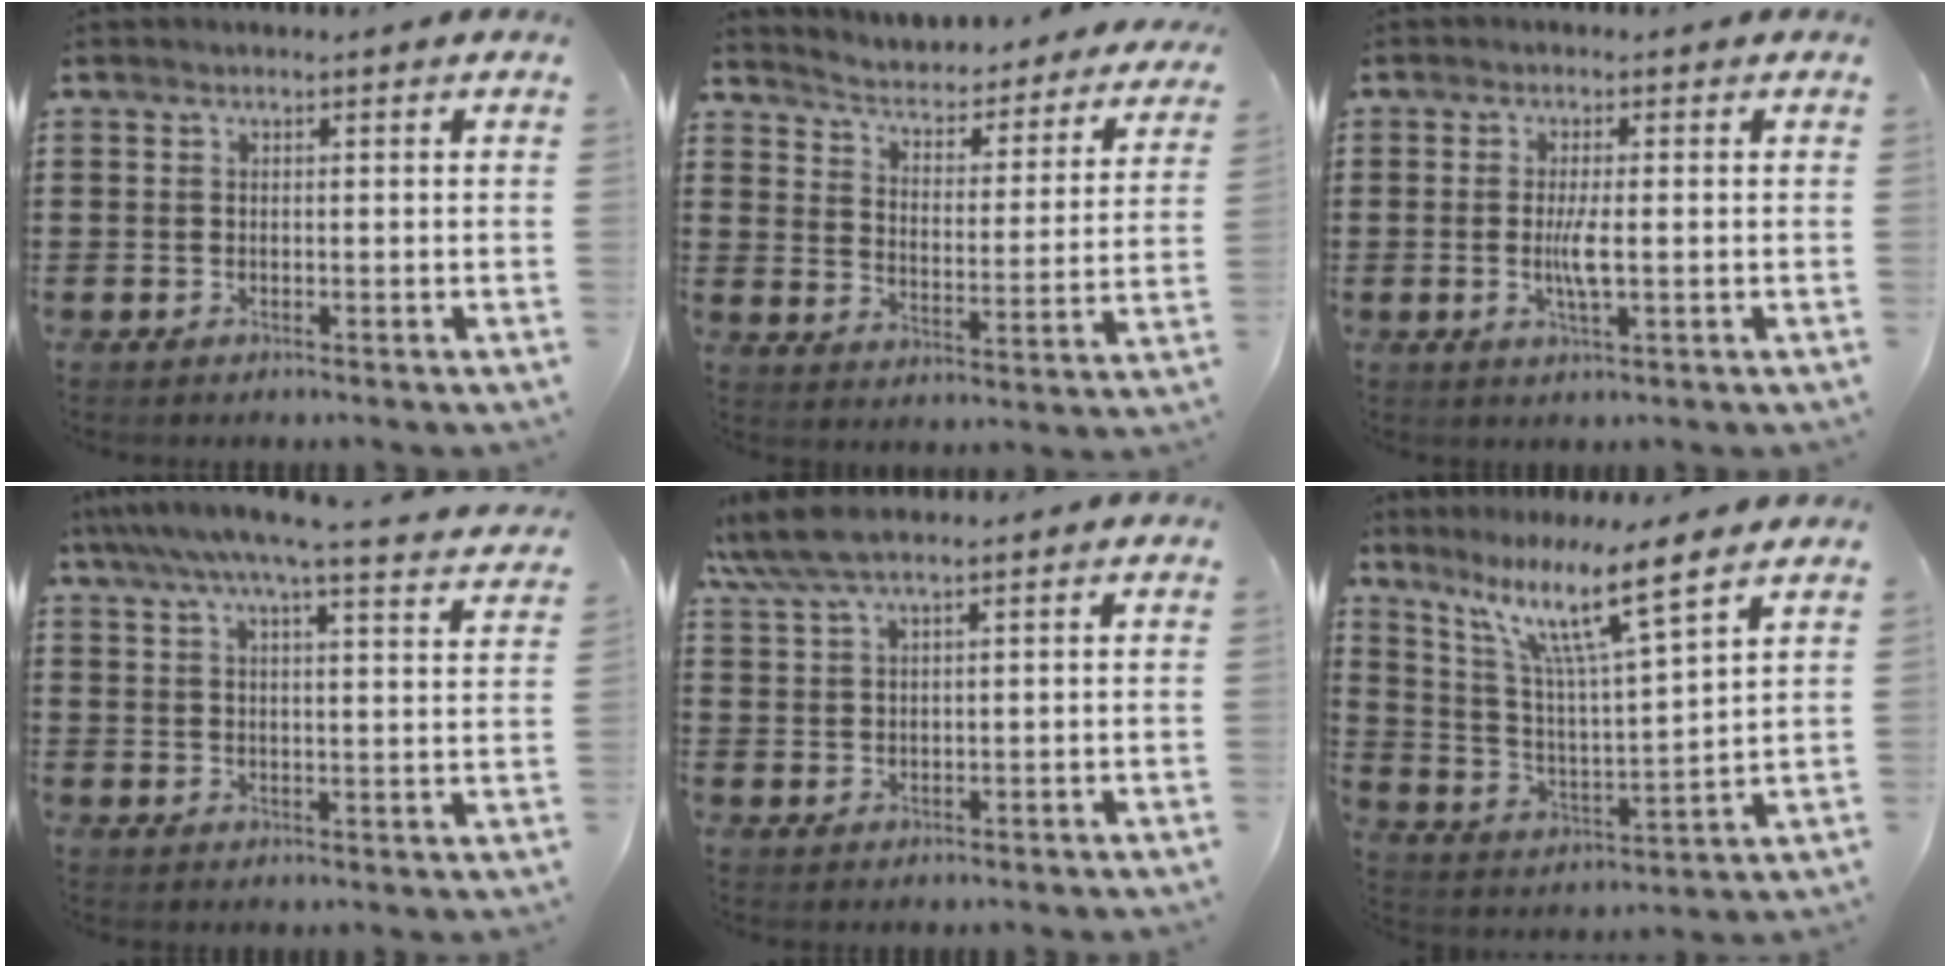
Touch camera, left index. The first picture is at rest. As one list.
[{"total": 2.6, "force": [2.5, 0.5, 0.7], "torque": [-0.032, -0.030, 0.029]}, {"total": 3.8, "force": [-0.3, 0.5, 3.8], "torque": [-0.081, -0.009, -0.011]}, {"total": 6.7, "force": [5.8, -0.1, 3.4], "torque": [-0.086, -0.031, 0.098]}, {"total": 4.8, "force": [3.6, 0.6, 3.1], "torque": [-0.069, 0.000, 0.066]}, {"total": 10.9, "force": [7.6, 0.5, 7.8], "torque": [-0.176, -0.034, 0.124]}]